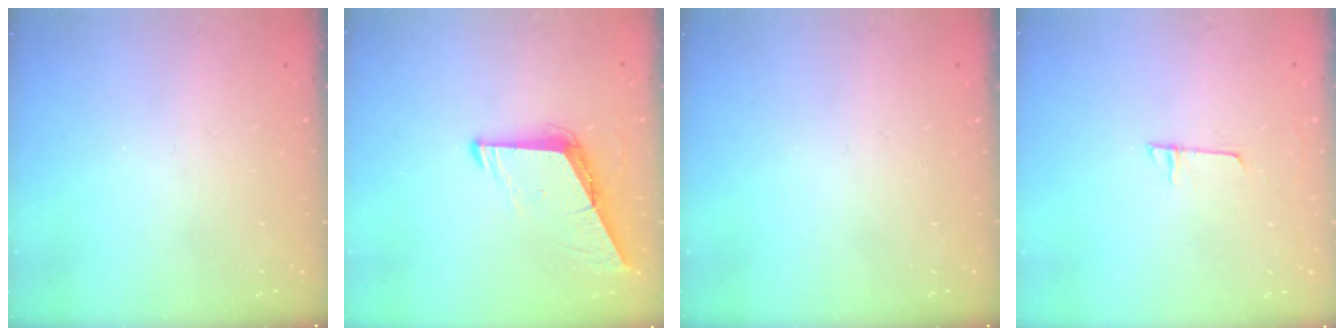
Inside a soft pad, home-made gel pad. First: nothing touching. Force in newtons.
{"total": 8.6, "press": 8.5, "slide": 0.8}
{"total": 0.0}
{"total": 4.4, "press": 4.4, "slide": 0.5}